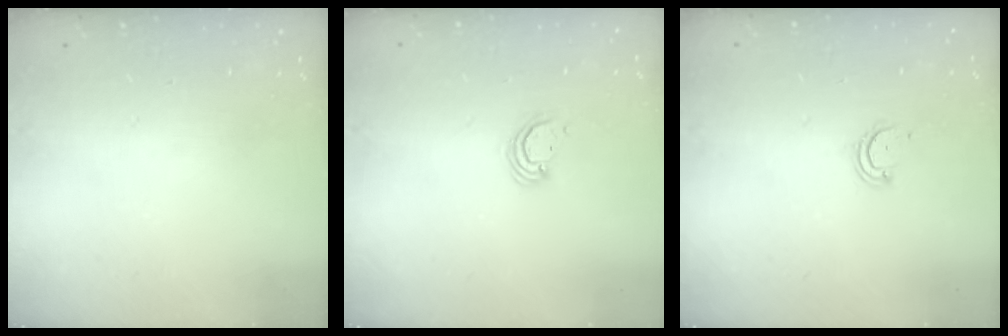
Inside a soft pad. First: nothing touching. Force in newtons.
{"total": 2.7, "press": 2.7, "slide": 0.2}
{"total": 2.3, "press": 2.3, "slide": 0.2}